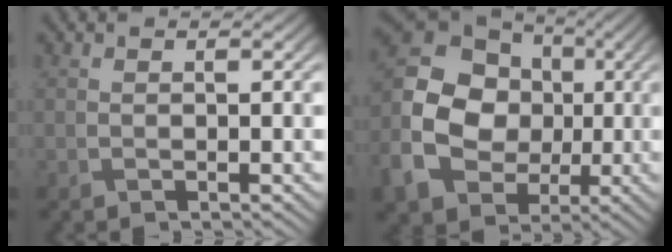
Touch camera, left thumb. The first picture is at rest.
{"total": 16.2, "force": [-2.0, 13.5, 8.6], "torque": [-0.218, -0.009, -0.056]}